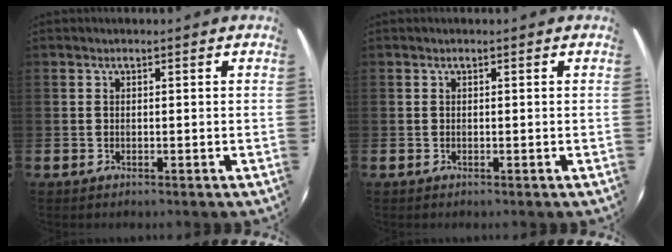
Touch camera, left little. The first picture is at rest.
{"total": 0.0}